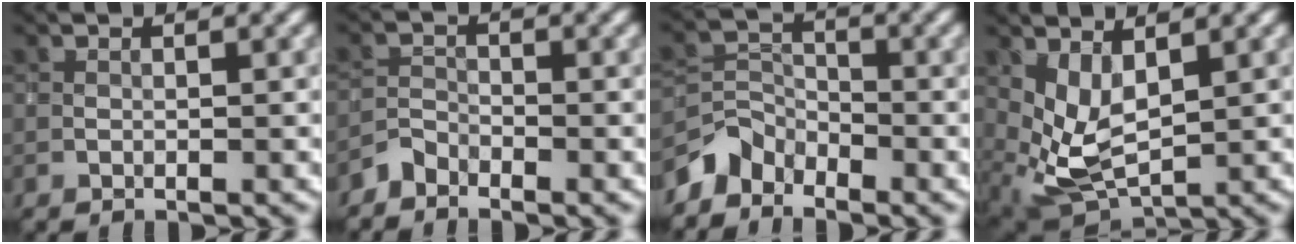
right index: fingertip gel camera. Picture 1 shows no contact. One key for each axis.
{"total": 1.4, "fx": -1.3, "fy": 0.5, "fz": -0.1, "tx": 0.003, "ty": 0.006, "tz": -0.033}
{"total": 2.7, "fx": -2.4, "fy": 1.4, "fz": 0.1, "tx": 0.000, "ty": 0.006, "tz": -0.059}
{"total": 4.3, "fx": 1.4, "fy": 2.1, "fz": 3.4, "tx": -0.082, "ty": -0.012, "tz": 0.033}